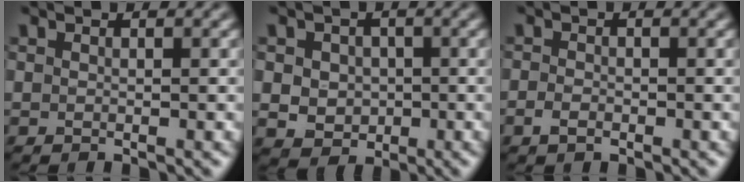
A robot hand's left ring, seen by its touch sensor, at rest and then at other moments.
{"total": 4.2, "force": [0.1, 3.6, 2.0], "torque": [-0.031, 0.010, -0.010]}
{"total": 1.3, "force": [-0.7, 0.8, 0.8], "torque": [-0.016, -0.001, -0.015]}